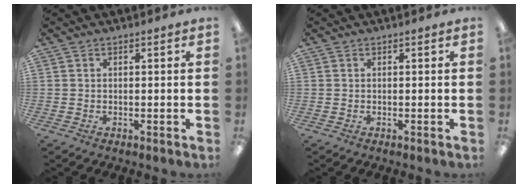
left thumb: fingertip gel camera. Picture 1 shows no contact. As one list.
[{"total": 0.0}]